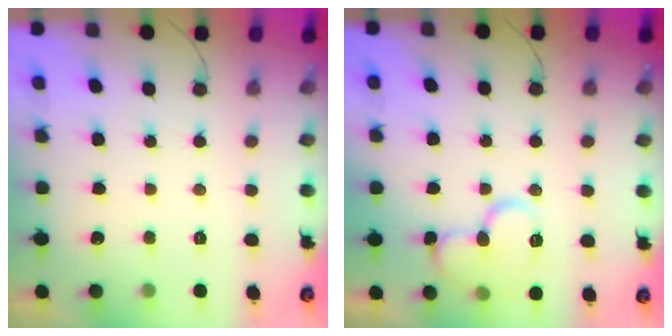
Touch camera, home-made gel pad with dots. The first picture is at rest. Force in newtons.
{"total": 11.7, "press": 11.7, "slide": 1.0}